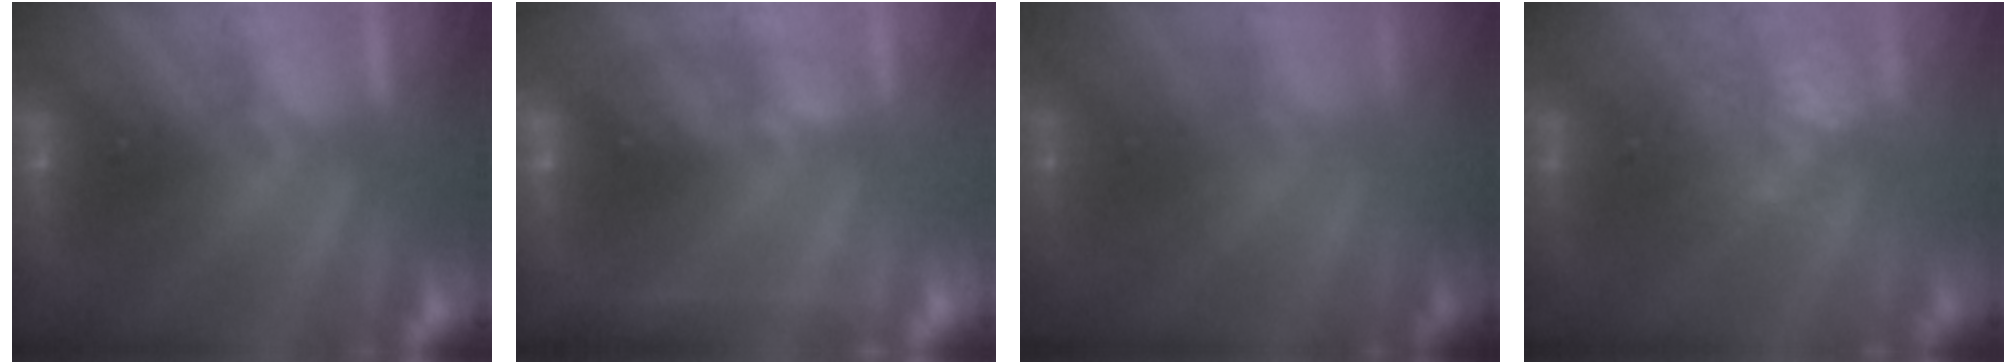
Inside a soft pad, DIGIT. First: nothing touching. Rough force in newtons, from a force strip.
{"total": 2.2}
{"total": 7.0}
{"total": 3.7}